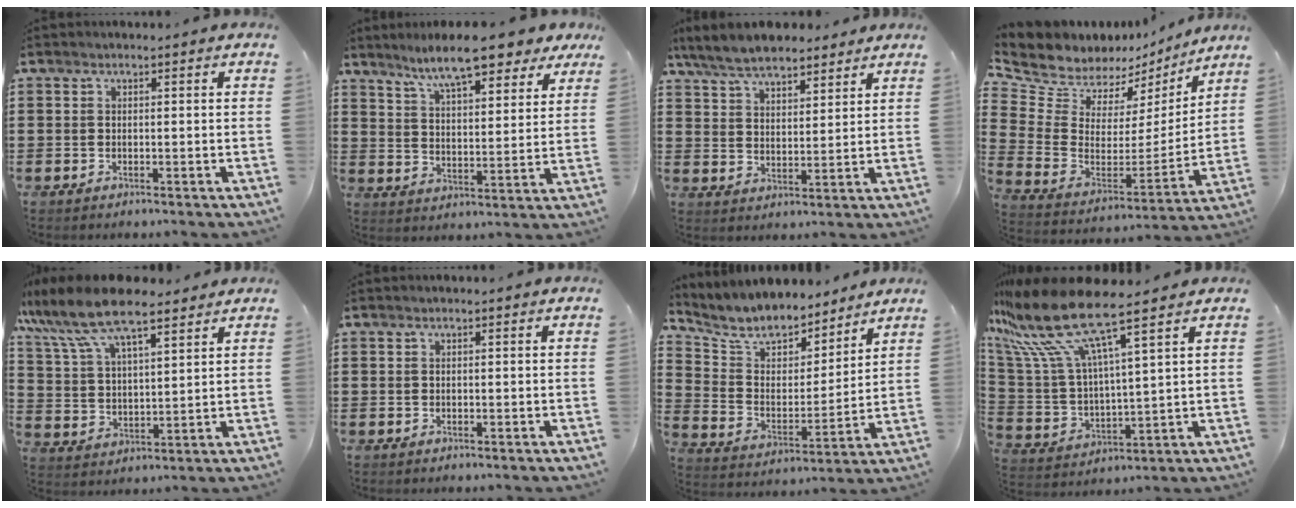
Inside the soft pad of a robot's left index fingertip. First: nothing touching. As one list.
[{"total": 10.0, "force": [8.4, 1.2, 5.3], "torque": [-0.112, -0.027, 0.145]}, {"total": 7.3, "force": [6.4, 2.5, 2.3], "torque": [-0.070, -0.010, 0.120]}, {"total": 8.1, "force": [7.2, 3.6, 0.7], "torque": [-0.066, -0.057, 0.131]}, {"total": 10.3, "force": [8.3, 3.0, 5.4], "torque": [-0.134, -0.021, 0.150]}, {"total": 0.0}, {"total": 8.4, "force": [7.7, 2.8, 1.9], "torque": [-0.084, -0.050, 0.137]}, {"total": 13.5, "force": [10.1, 2.2, 8.6], "torque": [-0.224, -0.065, 0.169]}]